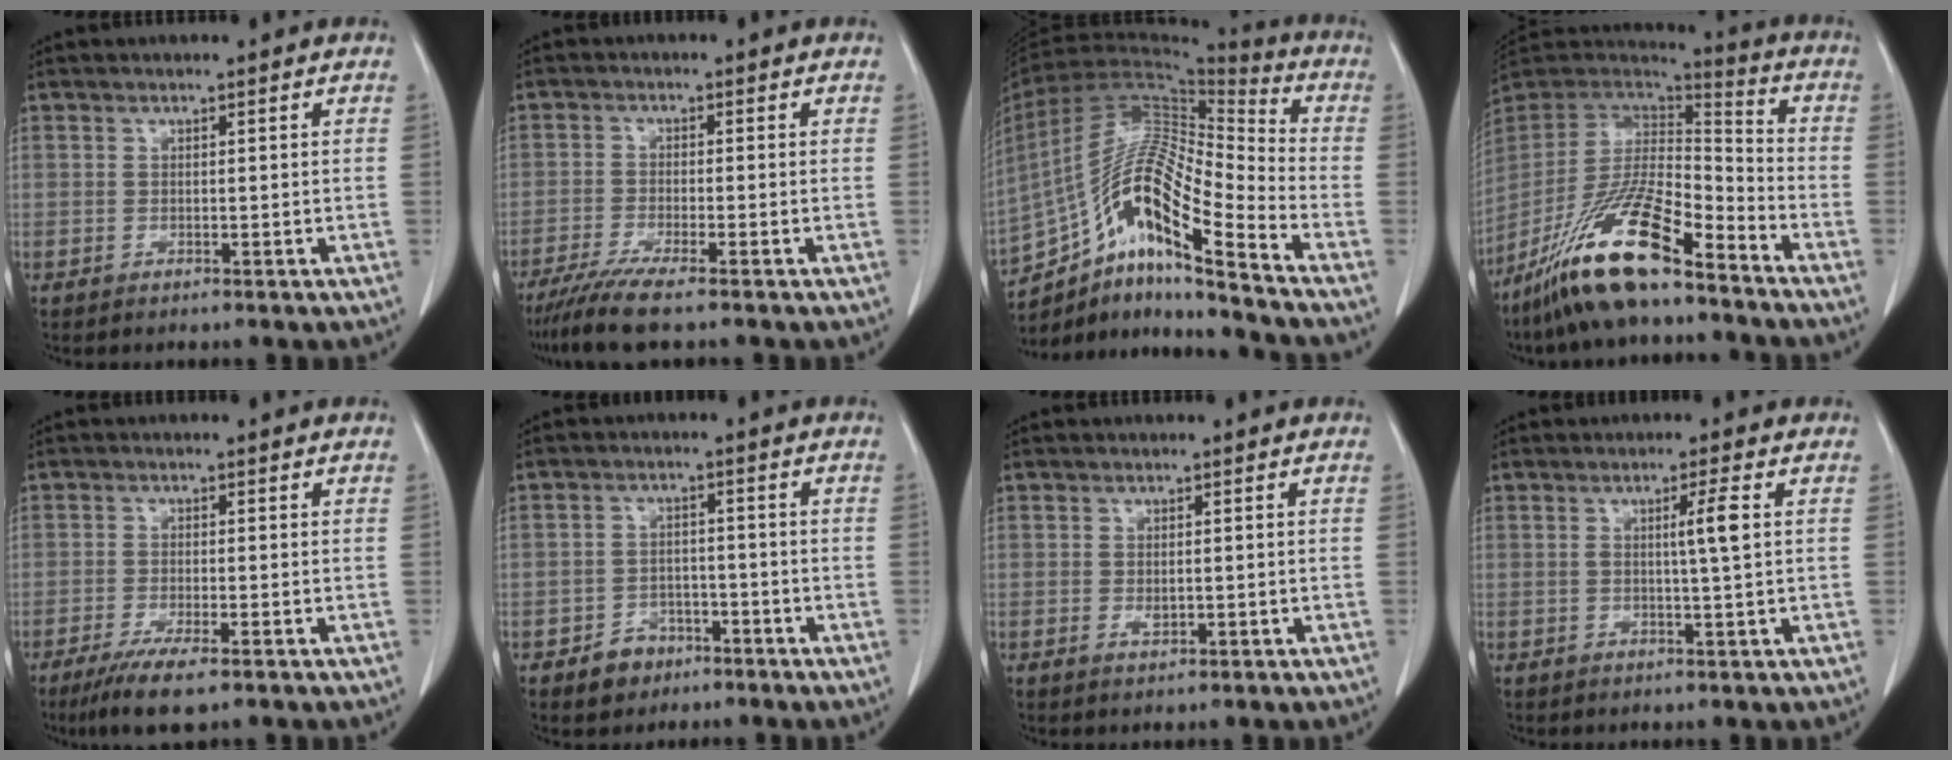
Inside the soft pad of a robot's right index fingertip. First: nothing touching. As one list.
[{"total": 5.8, "force": [-4.6, -0.6, 3.5], "torque": [-0.056, -0.018, -0.083]}, {"total": 17.7, "force": [-11.0, 2.1, 13.8], "torque": [-0.273, 0.019, -0.194]}, {"total": 17.5, "force": [-12.2, 3.3, 12.1], "torque": [-0.247, -0.017, -0.226]}, {"total": 6.3, "force": [-4.1, 0.7, 4.8], "torque": [-0.084, -0.017, -0.067]}, {"total": 4.3, "force": [-2.6, 3.3, 1.0], "torque": [-0.015, 0.011, -0.035]}, {"total": 1.4, "force": [-0.2, 0.7, 1.2], "torque": [-0.021, -0.002, 0.000]}, {"total": 3.4, "force": [0.6, -0.6, 3.3], "torque": [-0.058, -0.003, 0.008]}]